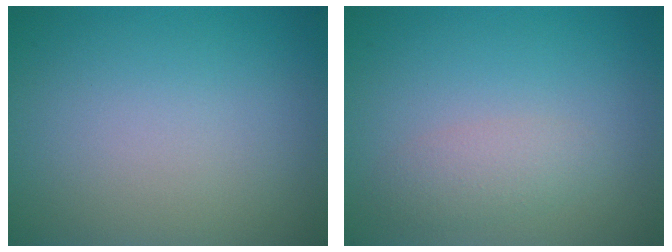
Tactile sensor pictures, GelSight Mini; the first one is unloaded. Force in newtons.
{"total": 2.0, "press": 2.0, "slide": 0.1}